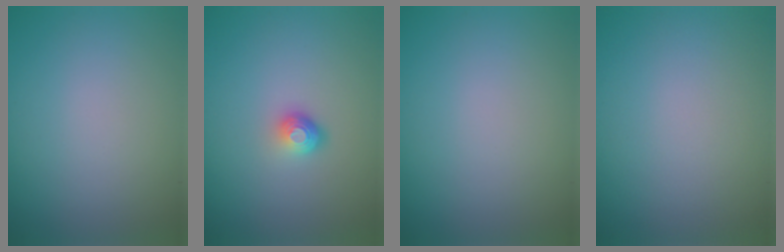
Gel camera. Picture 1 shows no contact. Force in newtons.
{"total": 1.8, "press": 1.2, "slide": 1.4}
{"total": 0.0}
{"total": 0.0}